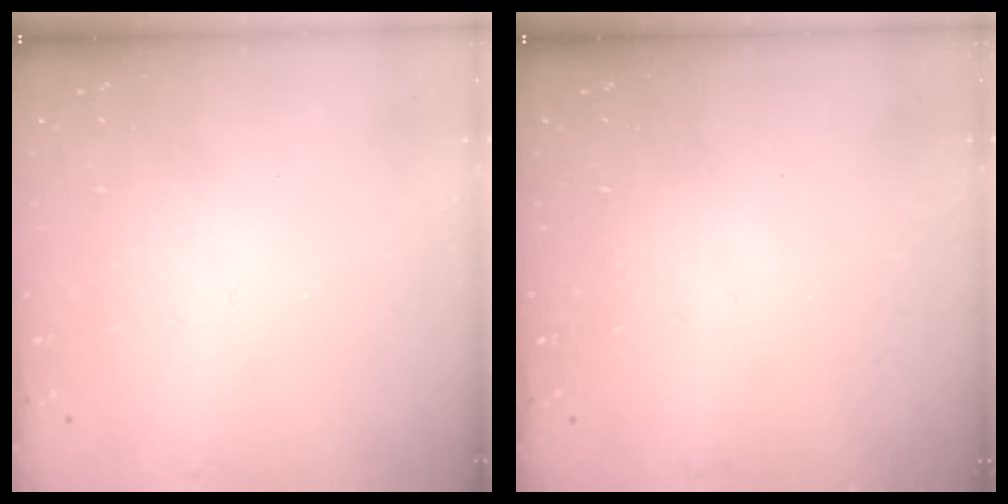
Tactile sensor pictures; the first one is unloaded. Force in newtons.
{"total": 0.0}